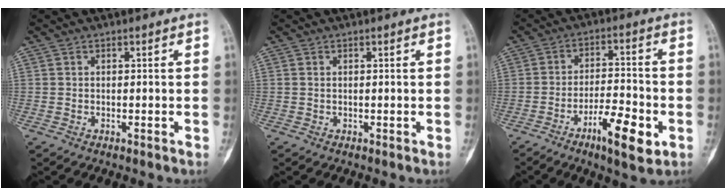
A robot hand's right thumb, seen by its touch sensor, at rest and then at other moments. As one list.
[{"total": 0.0}, {"total": 10.7, "force": [-4.8, 3.2, 9.0], "torque": [-0.142, 0.022, -0.077]}]